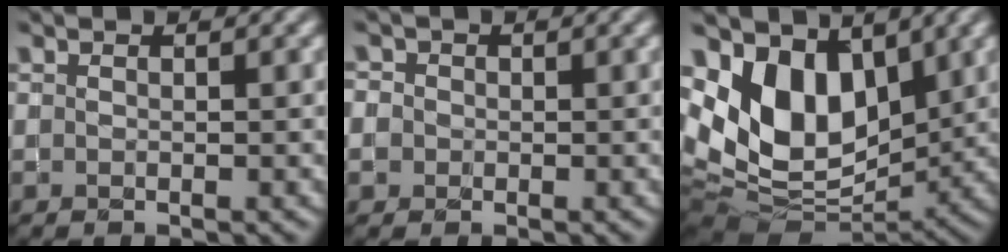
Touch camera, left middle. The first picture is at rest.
{"total": 1.8, "force": [0.3, 1.8, 0.2], "torque": [0.009, 0.010, -0.010]}
{"total": 10.1, "force": [3.3, 6.9, 6.6], "torque": [-0.136, -0.002, 0.056]}